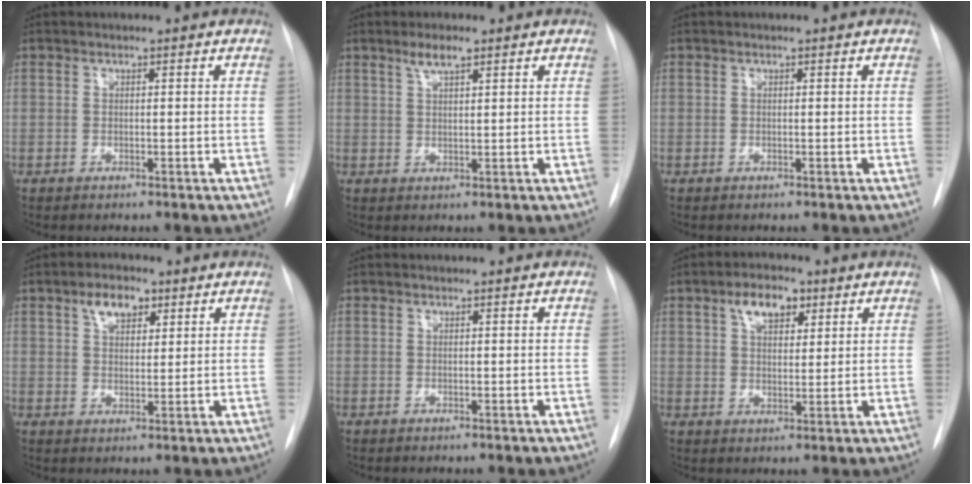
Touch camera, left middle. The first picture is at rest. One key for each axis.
{"total": 3.0, "fx": 2.0, "fy": 0.6, "fz": 2.1, "tx": -0.039, "ty": 0.004, "tz": 0.037}
{"total": 0.0}
{"total": 4.9, "fx": 2.7, "fy": 2.6, "fz": 3.2, "tx": -0.055, "ty": 0.013, "tz": 0.046}
{"total": 0.0}
{"total": 5.9, "fx": 3.1, "fy": 3.0, "fz": 4.1, "tx": -0.071, "ty": 0.014, "tz": 0.051}